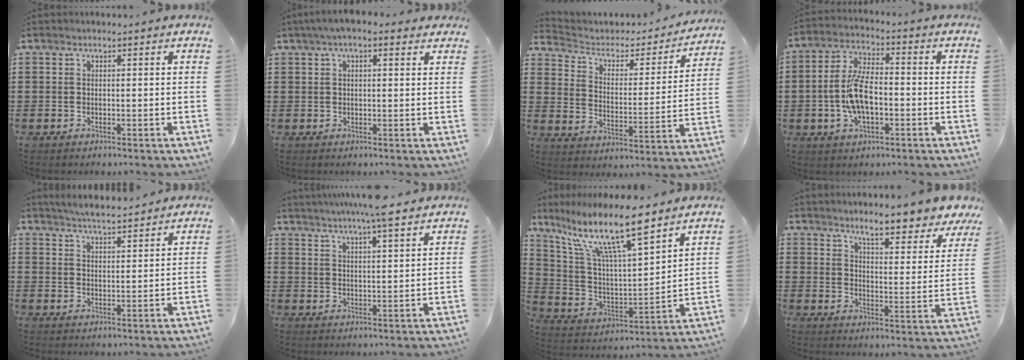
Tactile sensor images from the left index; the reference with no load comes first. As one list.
[{"total": 3.1, "force": [1.6, 1.1, 2.4], "torque": [-0.050, 0.009, 0.026]}, {"total": 3.1, "force": [2.1, 2.0, 1.1], "torque": [-0.040, -0.016, 0.028]}, {"total": 8.9, "force": [-1.6, 3.9, 7.8], "torque": [-0.177, -0.001, -0.035]}, {"total": 4.1, "force": [4.0, -0.1, 1.1], "torque": [-0.032, -0.010, 0.071]}, {"total": 5.6, "force": [4.9, -0.2, 2.6], "torque": [-0.064, -0.012, 0.087]}, {"total": 14.0, "force": [10.0, 2.7, 9.4], "torque": [-0.203, -0.050, 0.168]}, {"total": 6.6, "force": [6.1, -0.2, 2.4], "torque": [-0.057, -0.046, 0.100]}]